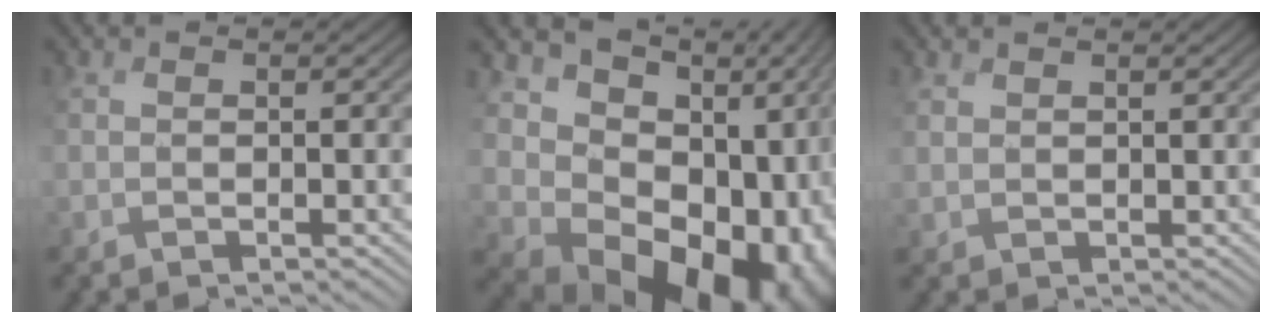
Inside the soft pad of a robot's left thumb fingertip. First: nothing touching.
{"total": 14.7, "force": [0.1, 11.7, 8.9], "torque": [-0.114, -0.051, 0.065]}
{"total": 2.0, "force": [1.1, -0.4, -1.6], "torque": [0.018, 0.000, 0.020]}